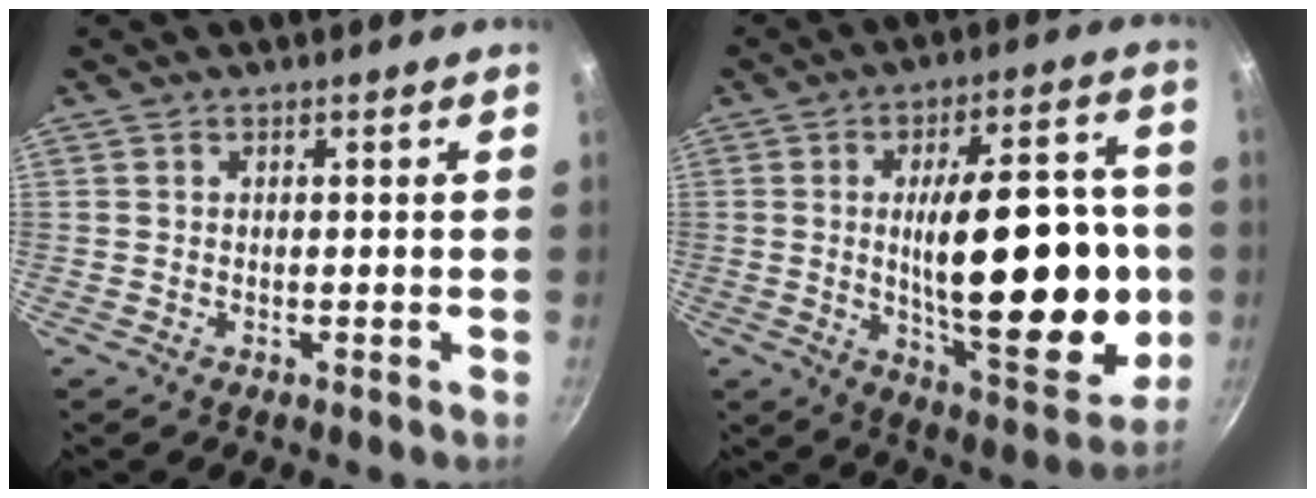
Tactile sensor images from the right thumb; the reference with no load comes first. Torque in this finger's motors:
{"motor_torque": [-1.03, 2.12, 2.27, 0.50, 0.24]}